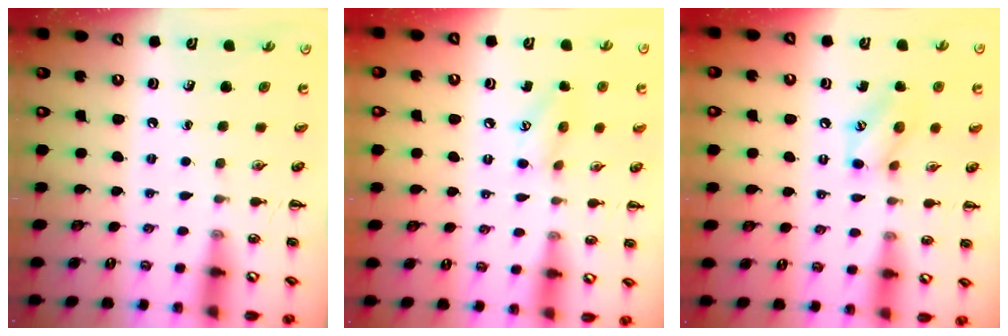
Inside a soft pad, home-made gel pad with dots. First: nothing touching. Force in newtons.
{"total": 8.3, "press": 8.3, "slide": 1.0}
{"total": 9.7, "press": 9.7, "slide": 1.0}